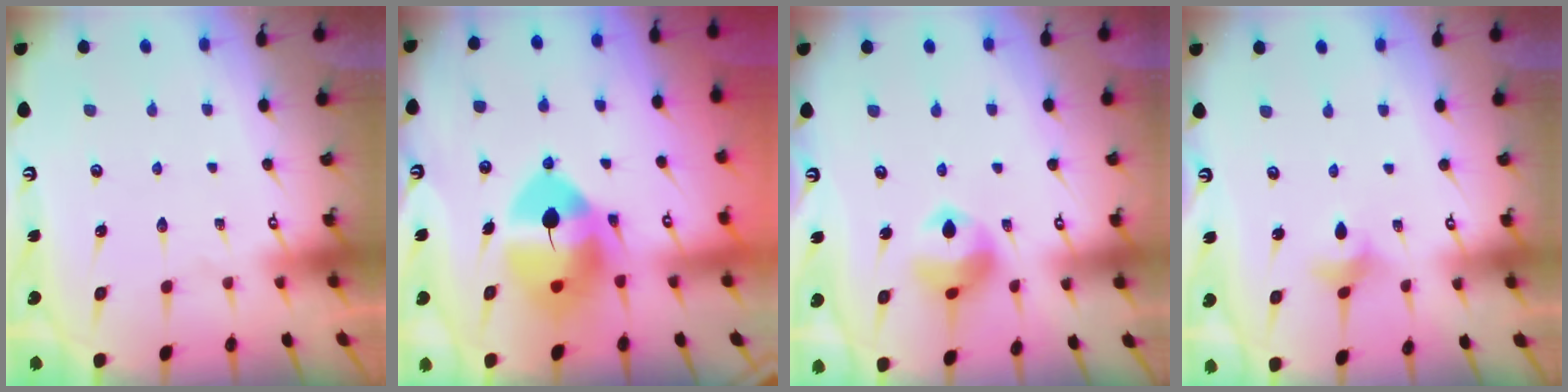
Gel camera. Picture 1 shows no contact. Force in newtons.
{"total": 12.2, "press": 11.9, "slide": 2.3}
{"total": 10.5, "press": 10.4, "slide": 1.4}
{"total": 3.0, "press": 2.9, "slide": 0.6}